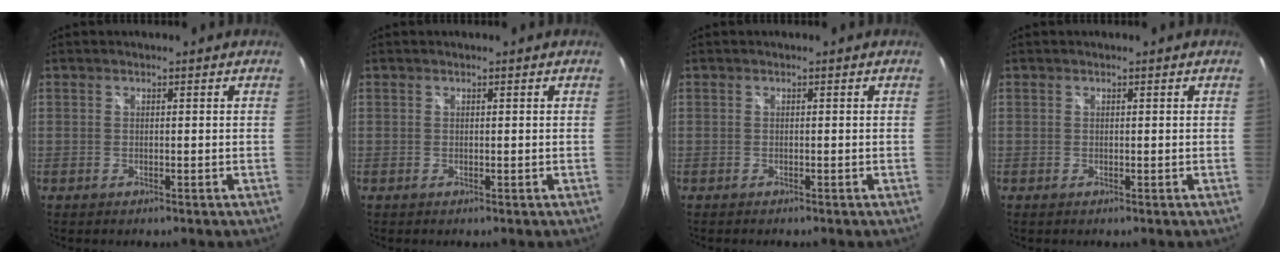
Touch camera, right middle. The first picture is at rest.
{"total": 0.0}
{"total": 0.7, "force": [-0.6, 0.2, 0.2], "torque": [-0.004, -0.005, -0.010]}
{"total": 0.0}